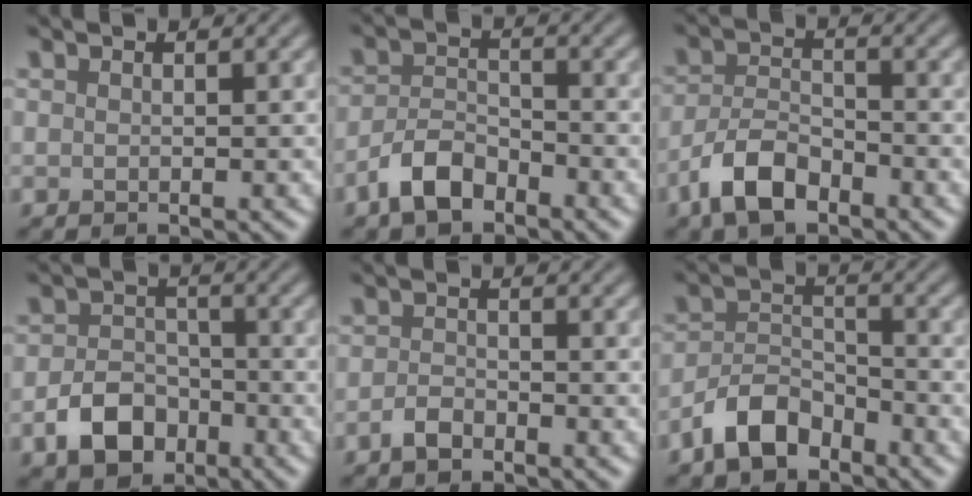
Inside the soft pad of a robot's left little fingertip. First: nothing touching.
{"total": 3.6, "force": [-2.7, 1.6, 1.8], "torque": [-0.036, 0.006, -0.059]}
{"total": 4.6, "force": [-3.2, 2.1, 2.7], "torque": [-0.049, 0.000, -0.068]}
{"total": 4.7, "force": [-2.5, 3.2, 2.3], "torque": [-0.038, -0.001, -0.048]}
{"total": 1.7, "force": [-1.4, 0.7, 0.7], "torque": [-0.013, 0.004, -0.031]}
{"total": 4.6, "force": [-3.5, 2.2, 2.1], "torque": [-0.034, 0.005, -0.076]}